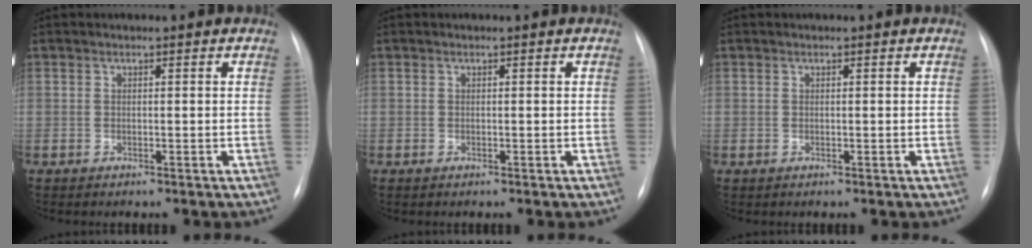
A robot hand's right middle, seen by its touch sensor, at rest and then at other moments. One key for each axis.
{"total": 0.0}
{"total": 0.0}